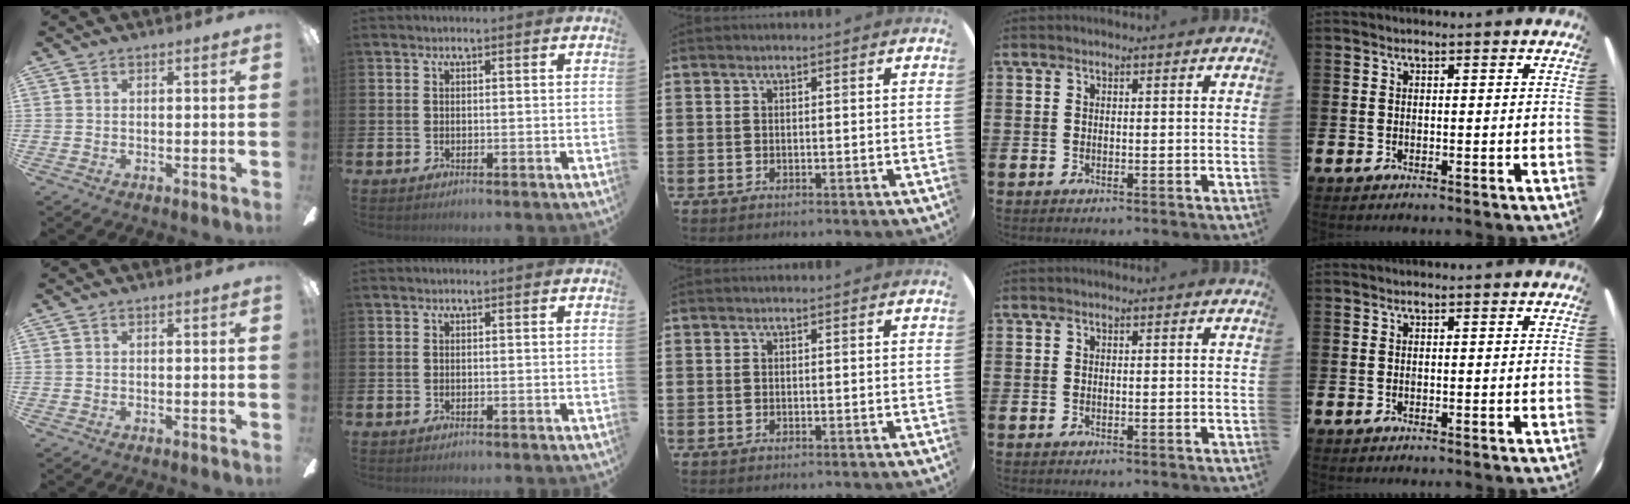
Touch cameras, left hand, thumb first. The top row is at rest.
{}